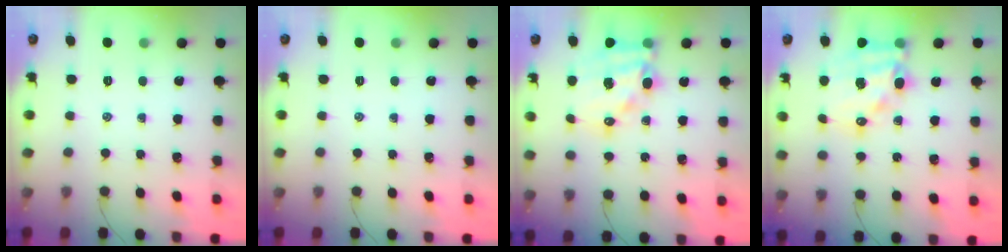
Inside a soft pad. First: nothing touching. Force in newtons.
{"total": 0.0}
{"total": 15.9, "press": 15.5, "slide": 3.7}
{"total": 15.9, "press": 15.5, "slide": 3.7}